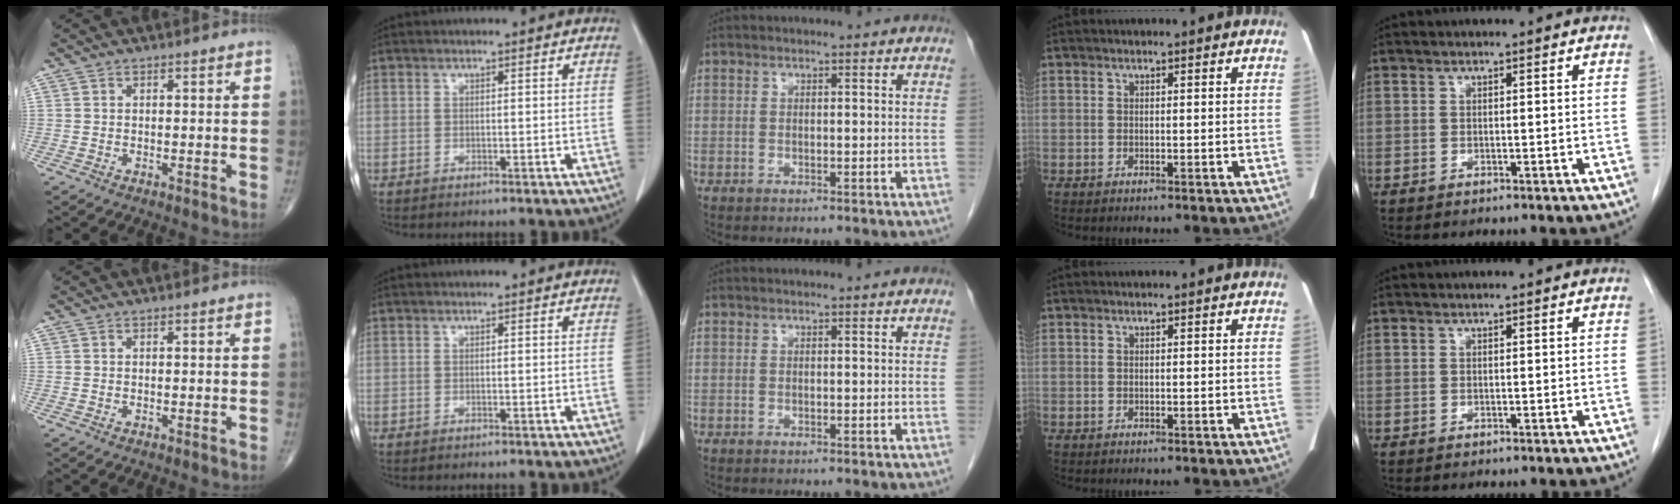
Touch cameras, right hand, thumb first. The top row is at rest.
{}